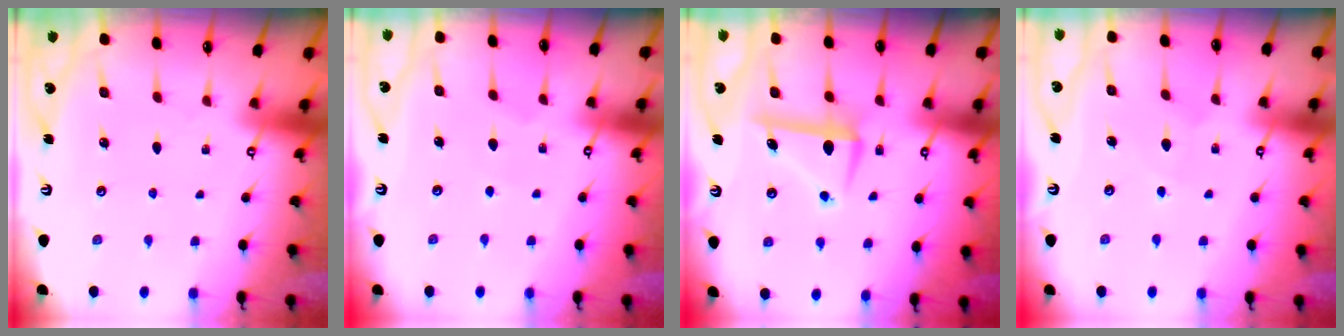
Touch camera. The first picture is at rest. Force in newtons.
{"total": 3.9, "press": 3.9, "slide": 0.2}
{"total": 7.6, "press": 7.5, "slide": 1.1}
{"total": 3.8, "press": 3.8, "slide": 0.4}